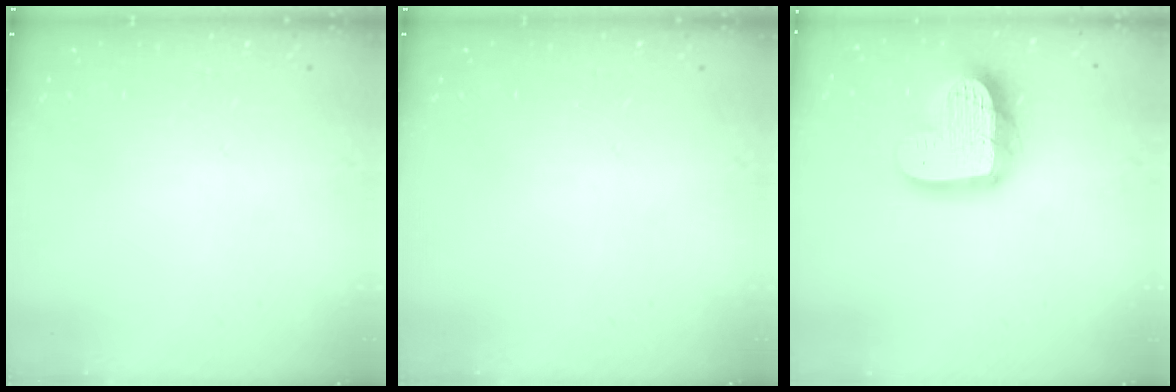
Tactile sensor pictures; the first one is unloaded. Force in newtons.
{"total": 0.0}
{"total": 17.9, "press": 17.8, "slide": 1.7}